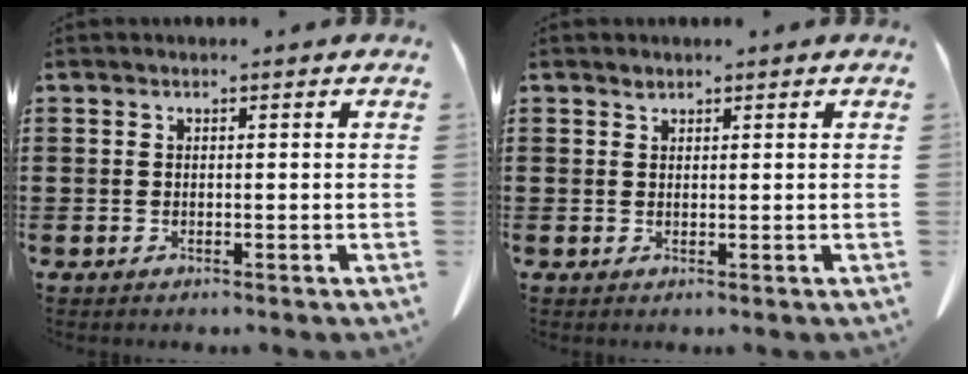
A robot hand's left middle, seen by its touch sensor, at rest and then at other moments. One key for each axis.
{"total": 0.9, "fx": 0.8, "fy": 0.4, "fz": 0.1, "tx": -0.005, "ty": -0.001, "tz": 0.017}